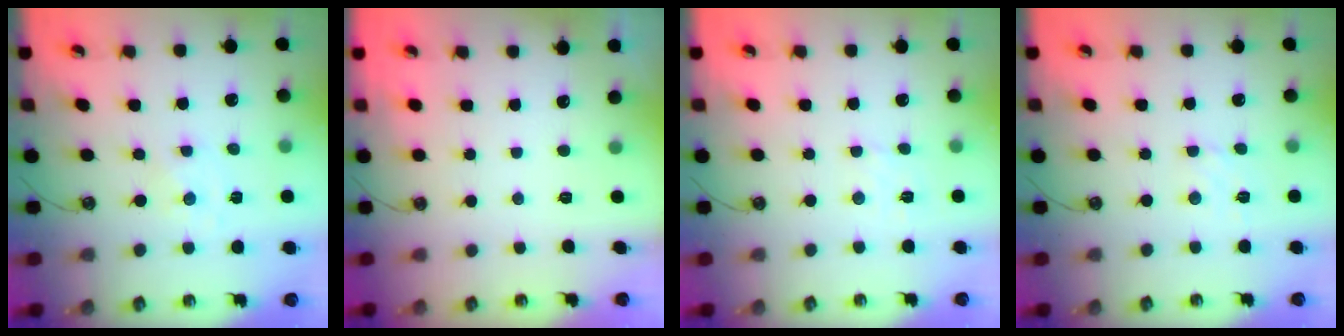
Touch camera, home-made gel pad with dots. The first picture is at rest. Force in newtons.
{"total": 0.0}
{"total": 2.5, "press": 2.5, "slide": 0.4}
{"total": 2.9, "press": 2.9, "slide": 0.5}